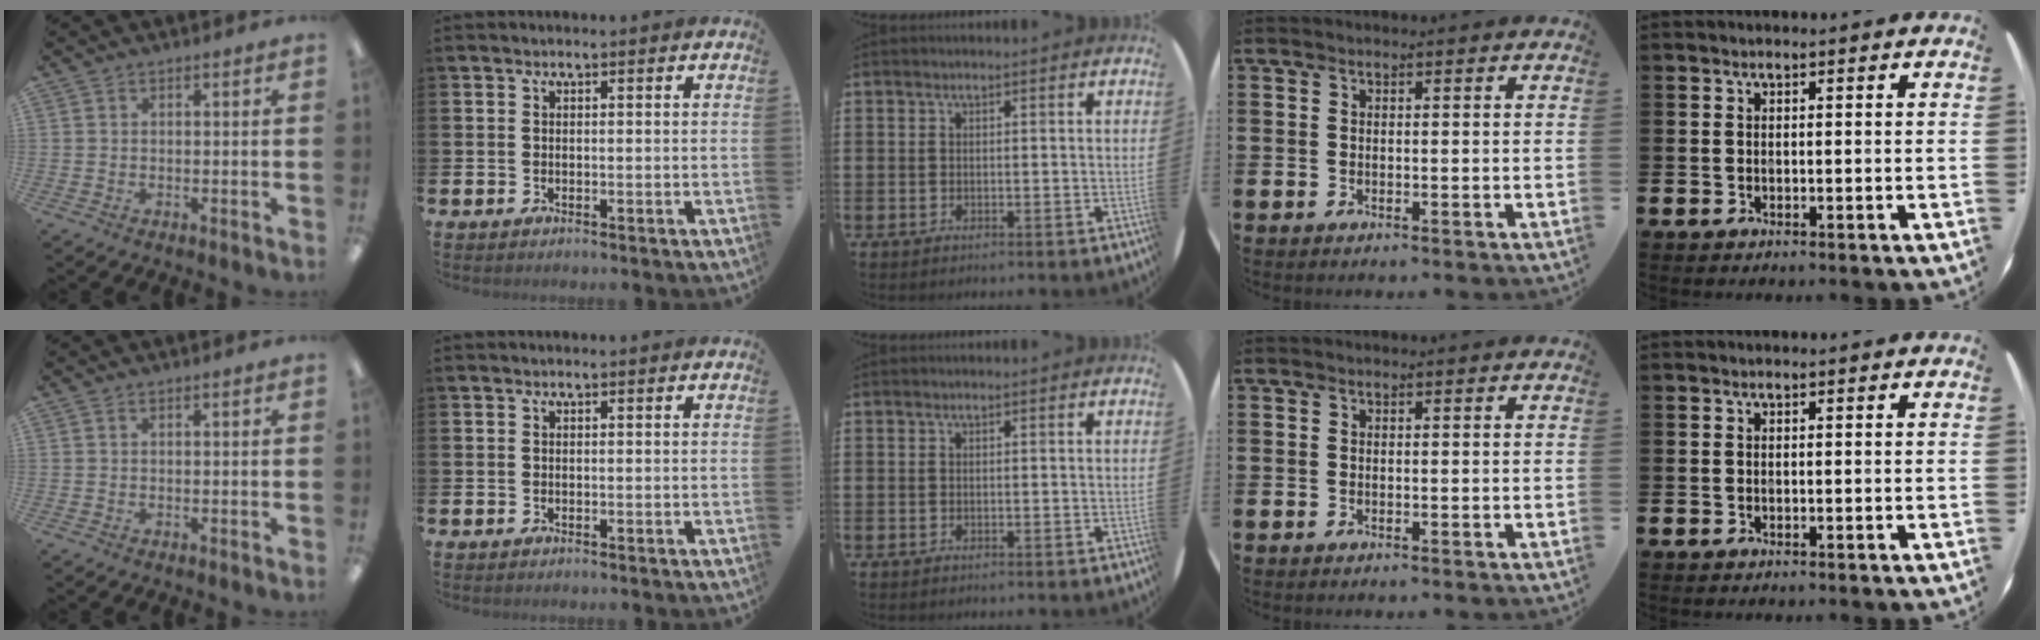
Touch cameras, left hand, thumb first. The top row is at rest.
{}